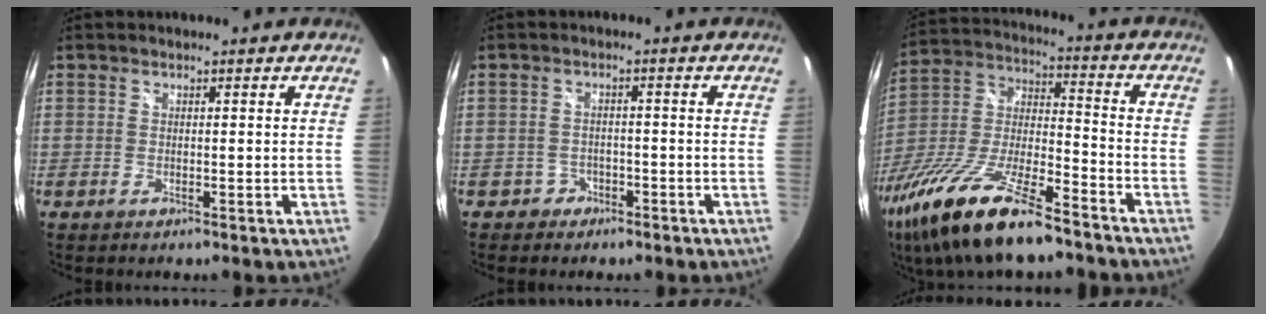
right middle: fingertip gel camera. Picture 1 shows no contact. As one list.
[{"total": 3.3, "force": [-2.0, 2.6, 0.1], "torque": [-0.005, 0.010, -0.030]}, {"total": 22.9, "force": [-15.6, 5.9, 15.7], "torque": [-0.321, -0.038, -0.281]}]